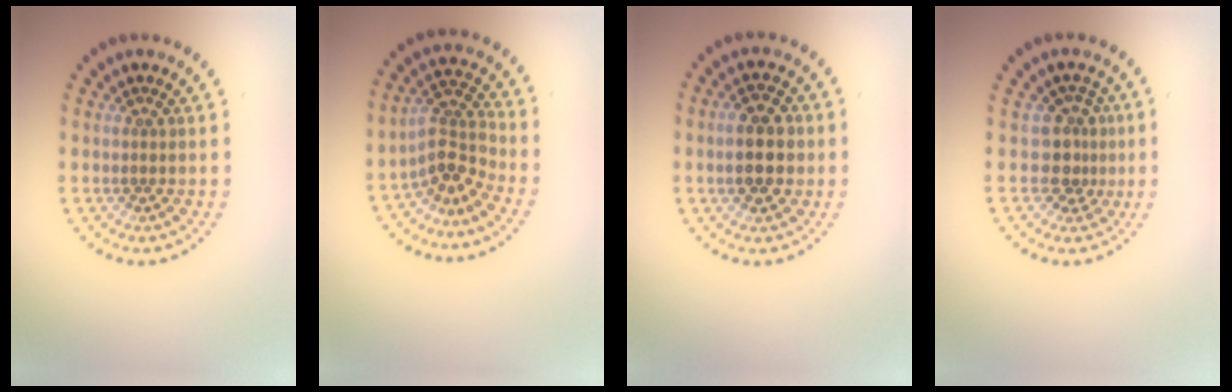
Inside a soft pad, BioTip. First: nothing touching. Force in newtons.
{"total": 3.1, "press": 2.3, "slide": 2.2}
{"total": 4.5, "press": 4.5, "slide": 0.3}
{"total": 2.6, "press": 1.9, "slide": 1.8}